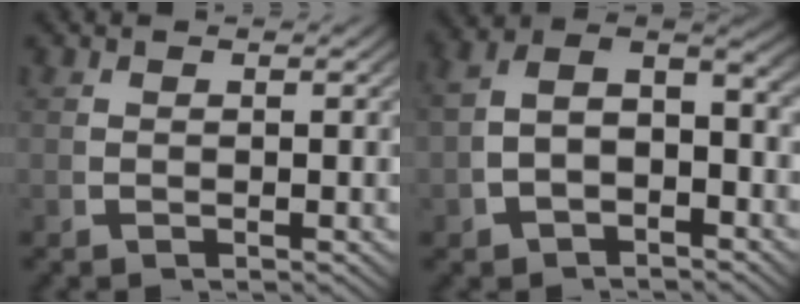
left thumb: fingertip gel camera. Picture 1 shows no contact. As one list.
[{"total": 7.6, "force": [-0.4, 5.4, 5.3], "torque": [-0.090, -0.002, -0.009]}]